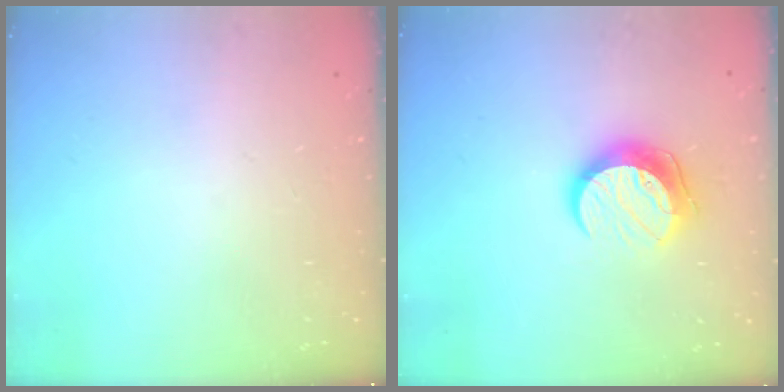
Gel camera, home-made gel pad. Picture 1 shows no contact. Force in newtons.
{"total": 10.5, "press": 10.5, "slide": 0.5}